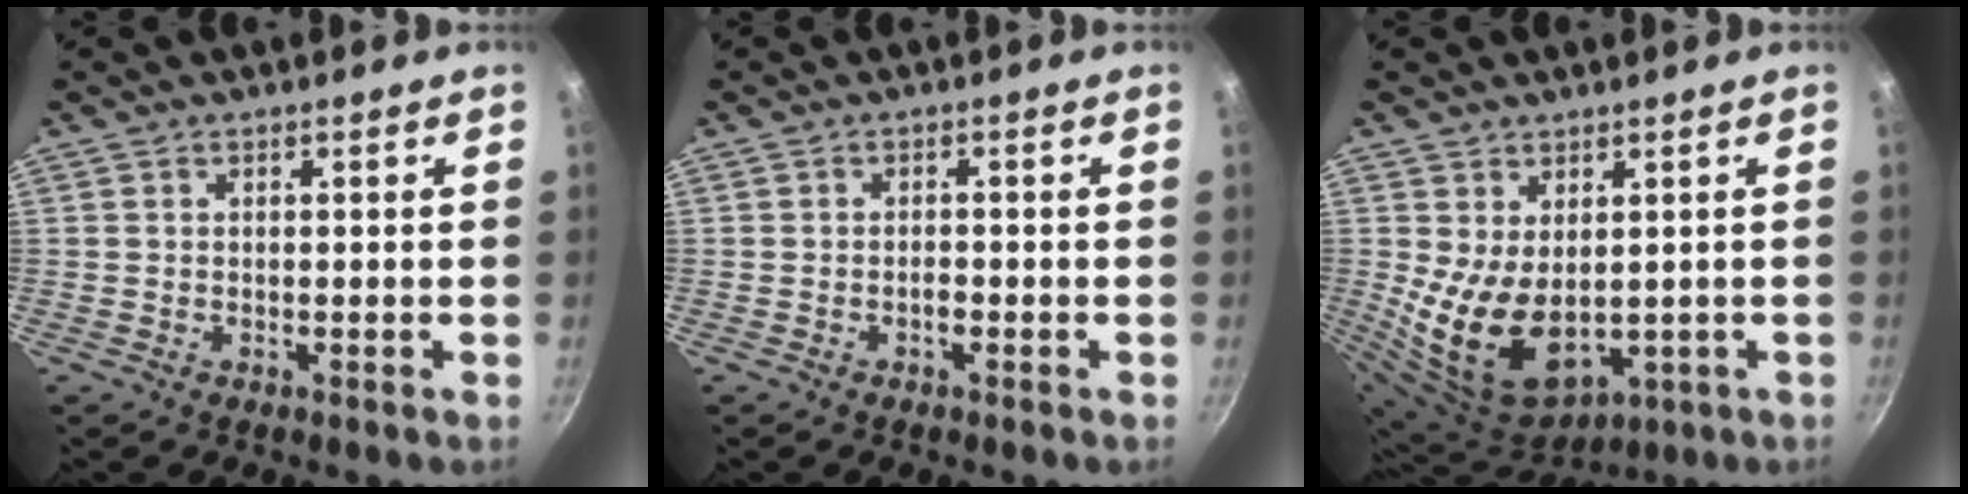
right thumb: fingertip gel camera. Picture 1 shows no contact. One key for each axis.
{"total": 1.4, "fx": -0.7, "fy": 0.8, "fz": 1.0, "tx": -0.013, "ty": 0.009, "tz": -0.011}
{"total": 13.6, "fx": 0.3, "fy": 8.6, "fz": 10.5, "tx": -0.175, "ty": -0.032, "tz": 0.035}